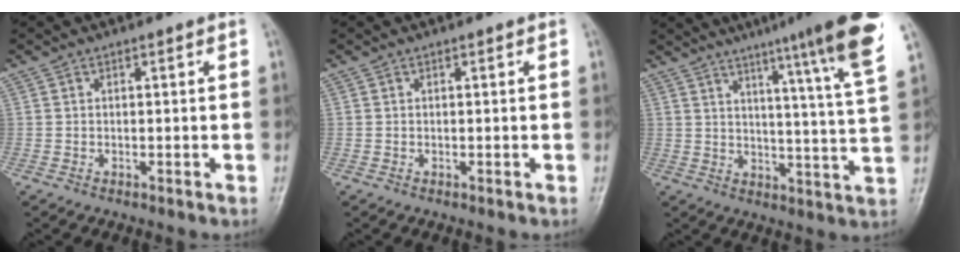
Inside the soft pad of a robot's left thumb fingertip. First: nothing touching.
{"total": 0.0}
{"total": 17.1, "force": [10.8, 0.0, 13.2], "torque": [-0.177, -0.051, 0.132]}